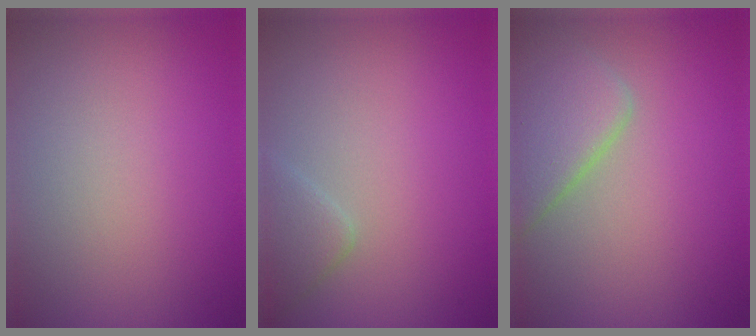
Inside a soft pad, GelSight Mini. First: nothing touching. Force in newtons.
{"total": 1.9, "press": 1.9, "slide": 0.1}
{"total": 4.6, "press": 4.6, "slide": 0.2}